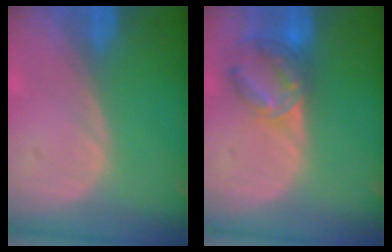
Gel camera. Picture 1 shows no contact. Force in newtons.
{"total": 7.1, "press": 6.1, "slide": 3.6}